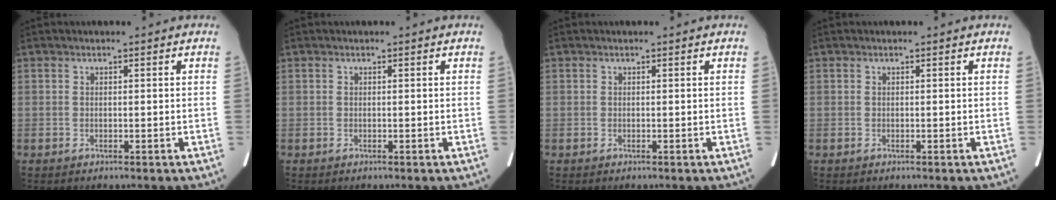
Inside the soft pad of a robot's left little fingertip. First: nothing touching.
{"total": 0.0}
{"total": 0.0}
{"total": 0.0}